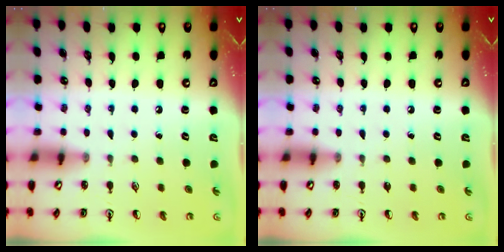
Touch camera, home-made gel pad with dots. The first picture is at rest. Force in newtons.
{"total": 0.0}